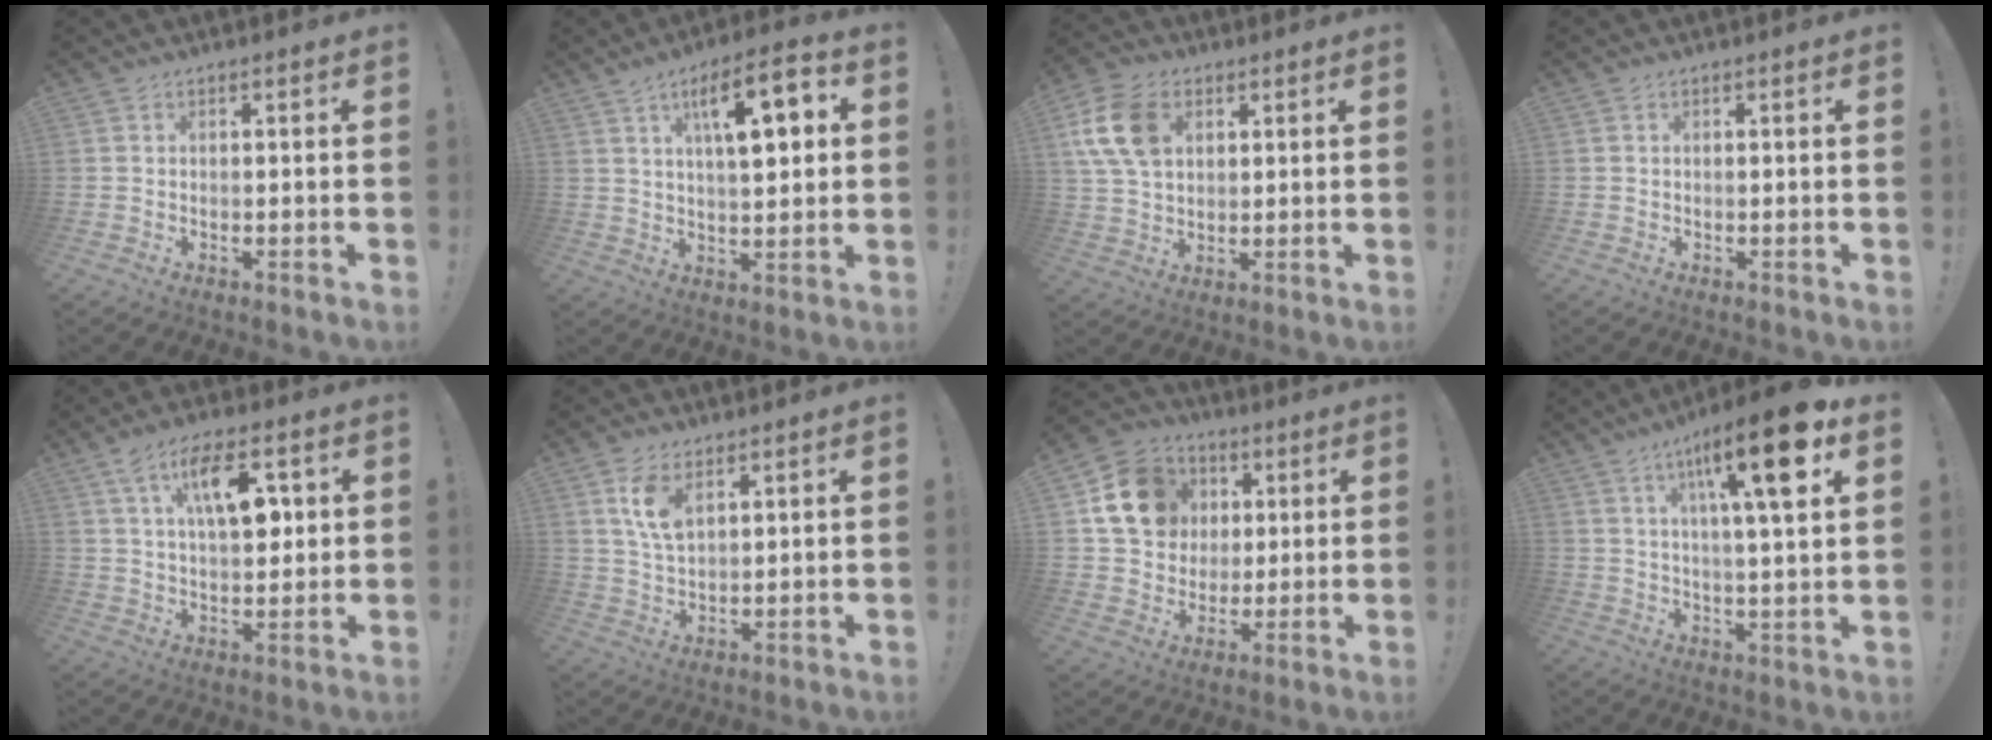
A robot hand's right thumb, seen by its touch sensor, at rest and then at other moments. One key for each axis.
{"total": 13.6, "fx": 4.6, "fy": 5.1, "fz": 11.8, "tx": -0.174, "ty": -0.002, "tz": 0.070}
{"total": 14.3, "fx": 4.6, "fy": 10.1, "fz": 9.0, "tx": -0.162, "ty": -0.005, "tz": 0.091}
{"total": 0.0}
{"total": 14.0, "fx": 5.1, "fy": 6.5, "fz": 11.2, "tx": -0.165, "ty": 0.000, "tz": 0.085}
{"total": 8.0, "fx": 4.2, "fy": 4.2, "fz": 5.5, "tx": -0.091, "ty": -0.012, "tz": 0.076}
{"total": 16.3, "fx": 4.7, "fy": 13.7, "fz": 7.4, "tx": -0.093, "ty": -0.006, "tz": 0.103}
{"total": 16.7, "fx": 7.1, "fy": 3.3, "fz": 14.8, "tx": -0.229, "ty": -0.025, "tz": 0.097}